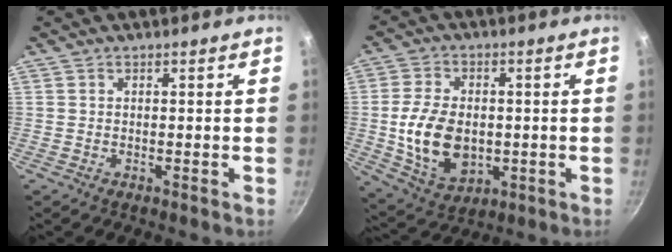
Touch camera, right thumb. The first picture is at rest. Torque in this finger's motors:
{"motor_torque": [-0.41, 1.27, 1.47, -0.08, 0.14]}